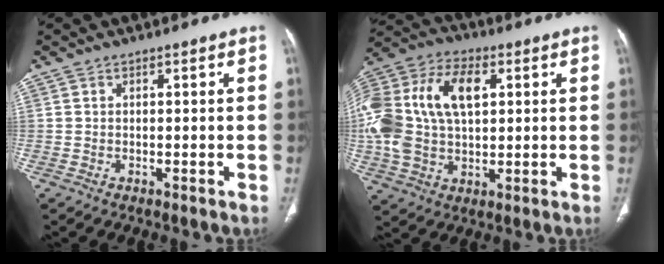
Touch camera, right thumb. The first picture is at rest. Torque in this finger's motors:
{"motor_torque": [1.62, 1.70, 1.17, 0.66, 0.23]}